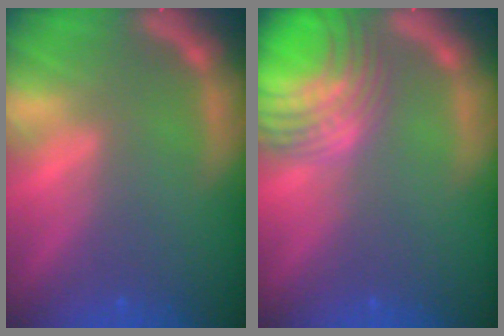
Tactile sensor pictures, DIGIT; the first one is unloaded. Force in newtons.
{"total": 9.5}